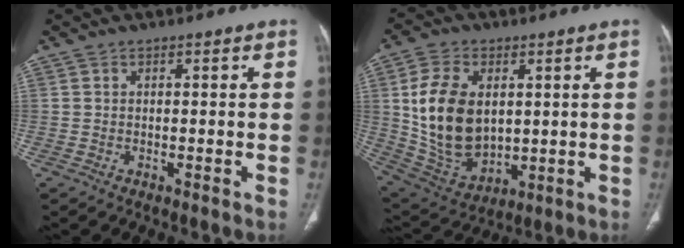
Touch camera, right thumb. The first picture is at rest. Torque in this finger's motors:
{"motor_torque": [-0.53, 1.37, 0.89, 1.23, 0.21]}